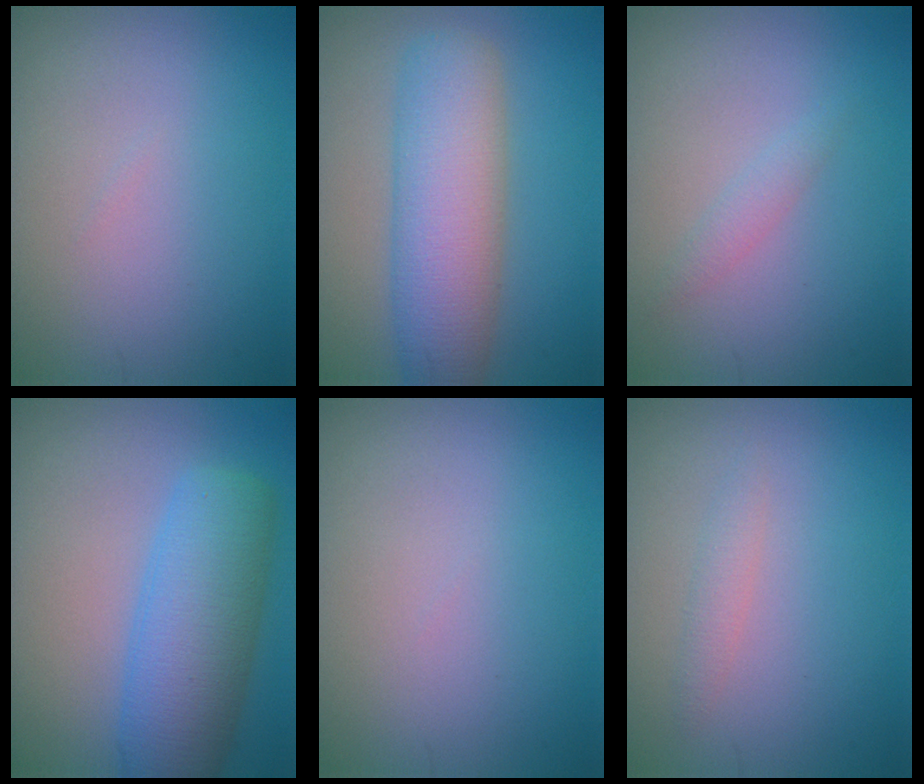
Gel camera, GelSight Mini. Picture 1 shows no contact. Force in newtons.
{"total": 7.6, "press": 7.6, "slide": 0.3}
{"total": 1.2, "press": 1.2, "slide": 0.1}
{"total": 8.2, "press": 8.2, "slide": 0.2}
{"total": 0.0}
{"total": 1.2, "press": 1.2, "slide": 0.0}